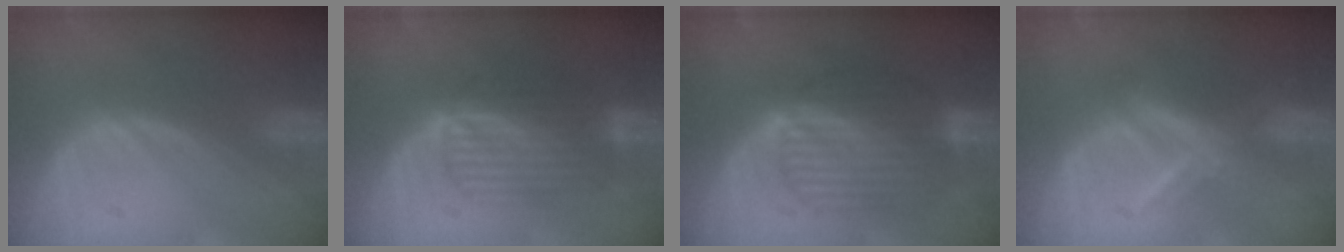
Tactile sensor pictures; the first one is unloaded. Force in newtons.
{"total": 6.6, "press": 6.5, "slide": 1.3}
{"total": 8.4, "press": 8.4, "slide": 0.5}
{"total": 5.5, "press": 5.4, "slide": 1.1}